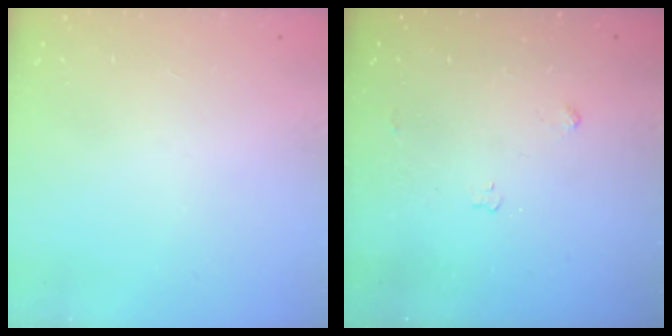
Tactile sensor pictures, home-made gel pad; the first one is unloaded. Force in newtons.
{"total": 3.4, "press": 3.4, "slide": 0.6}